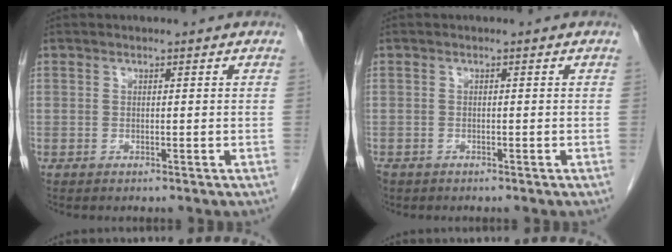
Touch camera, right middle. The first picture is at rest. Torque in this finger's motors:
{"motor_torque": [0.03, 0.00, 0.09, 0.00]}